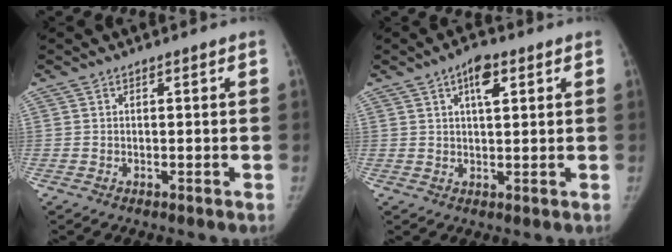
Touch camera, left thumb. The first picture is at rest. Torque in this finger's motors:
{"motor_torque": [0.51, 0.25, 0.77, -0.13, 0.15]}